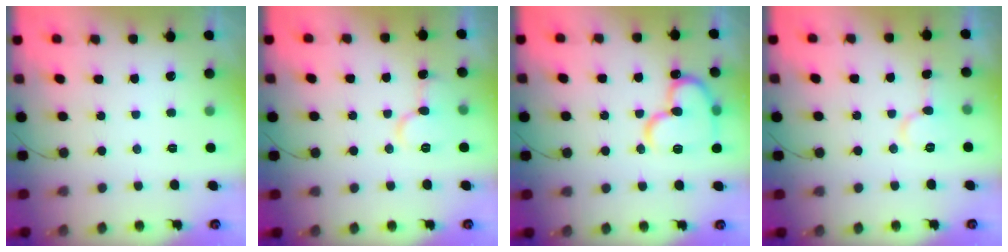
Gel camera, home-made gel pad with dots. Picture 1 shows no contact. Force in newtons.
{"total": 9.5, "press": 9.5, "slide": 1.1}
{"total": 16.4, "press": 16.3, "slide": 2.0}
{"total": 7.5, "press": 7.5, "slide": 0.3}